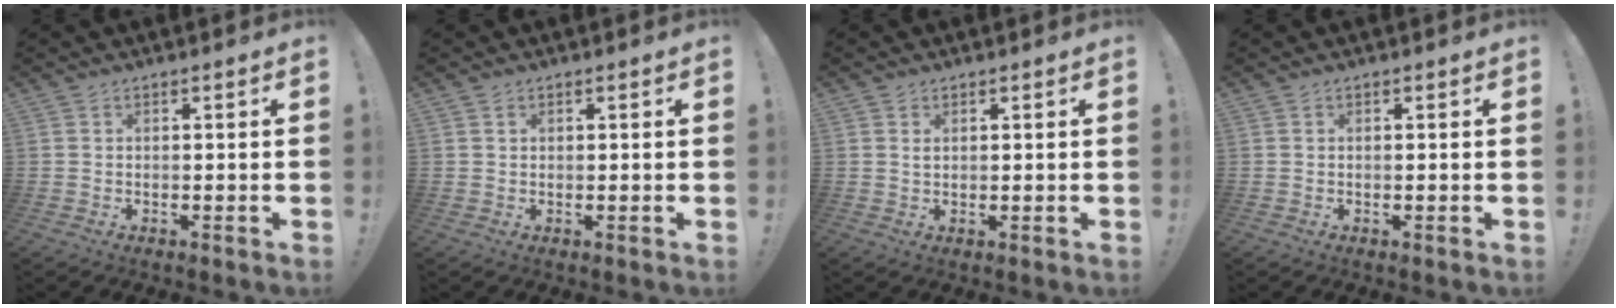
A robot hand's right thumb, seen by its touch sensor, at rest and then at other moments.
{"total": 0.7, "force": [0.4, 0.6, 0.2], "torque": [0.005, -0.003, 0.007]}
{"total": 0.9, "force": [0.7, 0.6, 0.2], "torque": [-0.004, 0.000, 0.013]}
{"total": 0.0}